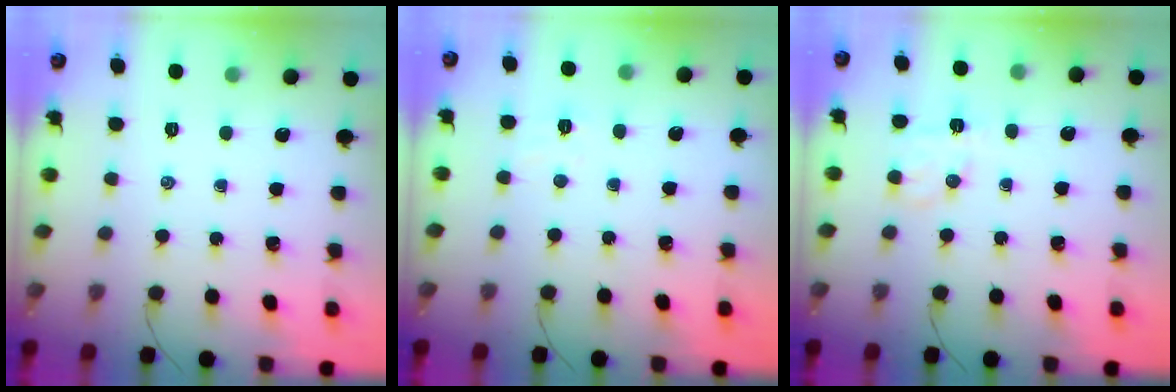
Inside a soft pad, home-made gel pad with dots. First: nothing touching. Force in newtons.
{"total": 2.5, "press": 2.4, "slide": 0.8}
{"total": 7.9, "press": 7.8, "slide": 1.4}